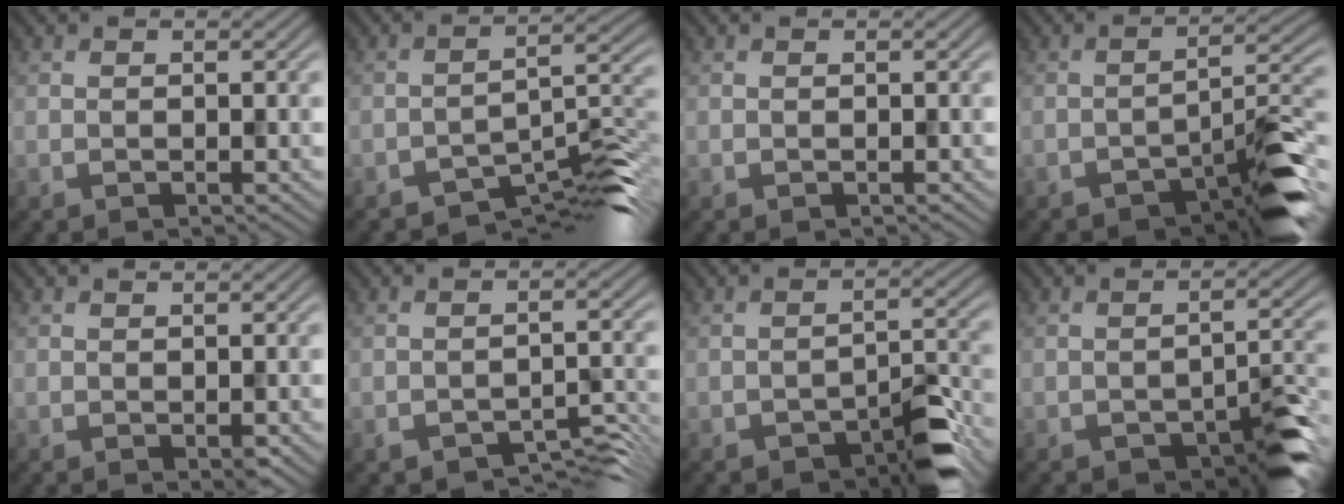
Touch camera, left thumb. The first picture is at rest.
{"total": 7.8, "force": [-6.4, 1.7, 4.1], "torque": [-0.046, 0.003, -0.112]}
{"total": 0.0}
{"total": 7.7, "force": [-5.3, 1.9, 5.4], "torque": [-0.070, 0.011, -0.086]}
{"total": 1.0, "force": [-0.4, 0.4, 0.8], "torque": [-0.014, -0.005, -0.005]}
{"total": 4.7, "force": [-3.7, 1.6, 2.4], "torque": [-0.033, -0.006, -0.052]}
{"total": 5.7, "force": [-3.7, 2.2, 3.8], "torque": [-0.049, 0.009, -0.057]}
{"total": 5.8, "force": [-3.6, 2.2, 4.1], "torque": [-0.050, 0.002, -0.049]}